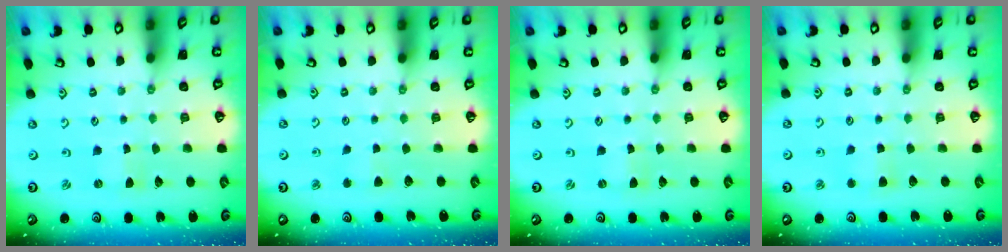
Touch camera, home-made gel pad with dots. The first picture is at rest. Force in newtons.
{"total": 1.9, "press": 1.9, "slide": 0.5}
{"total": 0.0}
{"total": 3.5, "press": 3.5, "slide": 0.7}